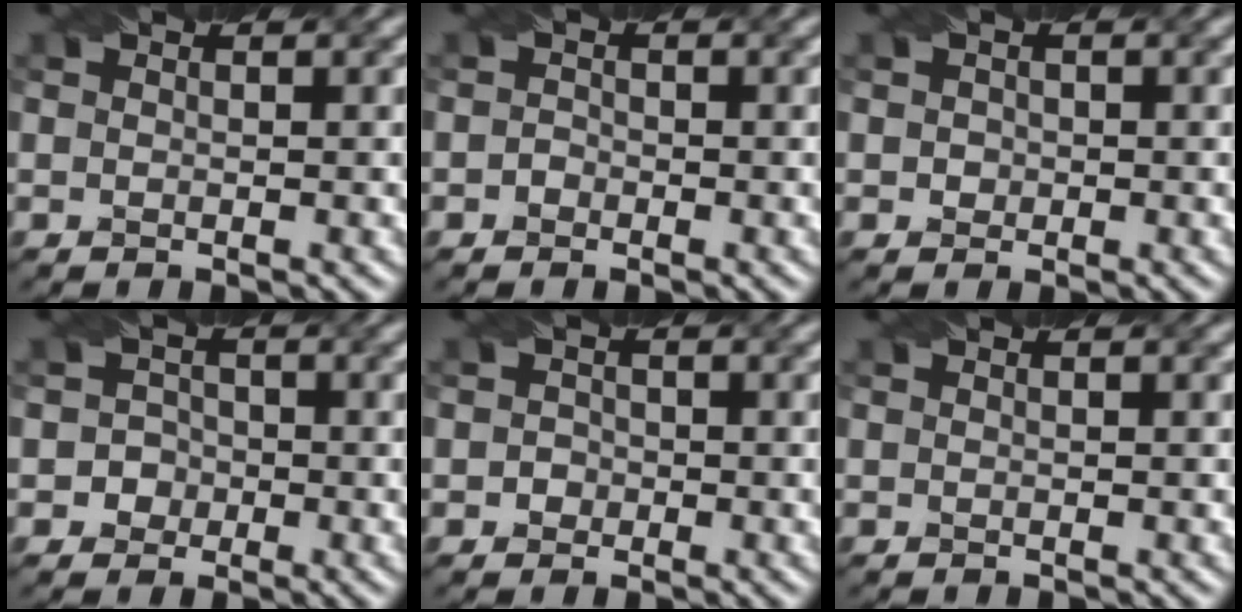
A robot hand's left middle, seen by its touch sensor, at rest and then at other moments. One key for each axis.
{"total": 0.8, "fx": -0.5, "fy": 0.6, "fz": 0.1, "tx": -0.002, "ty": -0.001, "tz": -0.009}
{"total": 1.0, "fx": 0.1, "fy": 1.0, "fz": 0.2, "tx": 0.001, "ty": 0.000, "tz": -0.001}
{"total": 2.0, "fx": -0.5, "fy": 2.0, "fz": 0.2, "tx": 0.019, "ty": 0.002, "tz": -0.013}
{"total": 1.2, "fx": -0.2, "fy": 1.1, "fz": 0.2, "tx": 0.006, "ty": 0.000, "tz": -0.009}
{"total": 0.0}